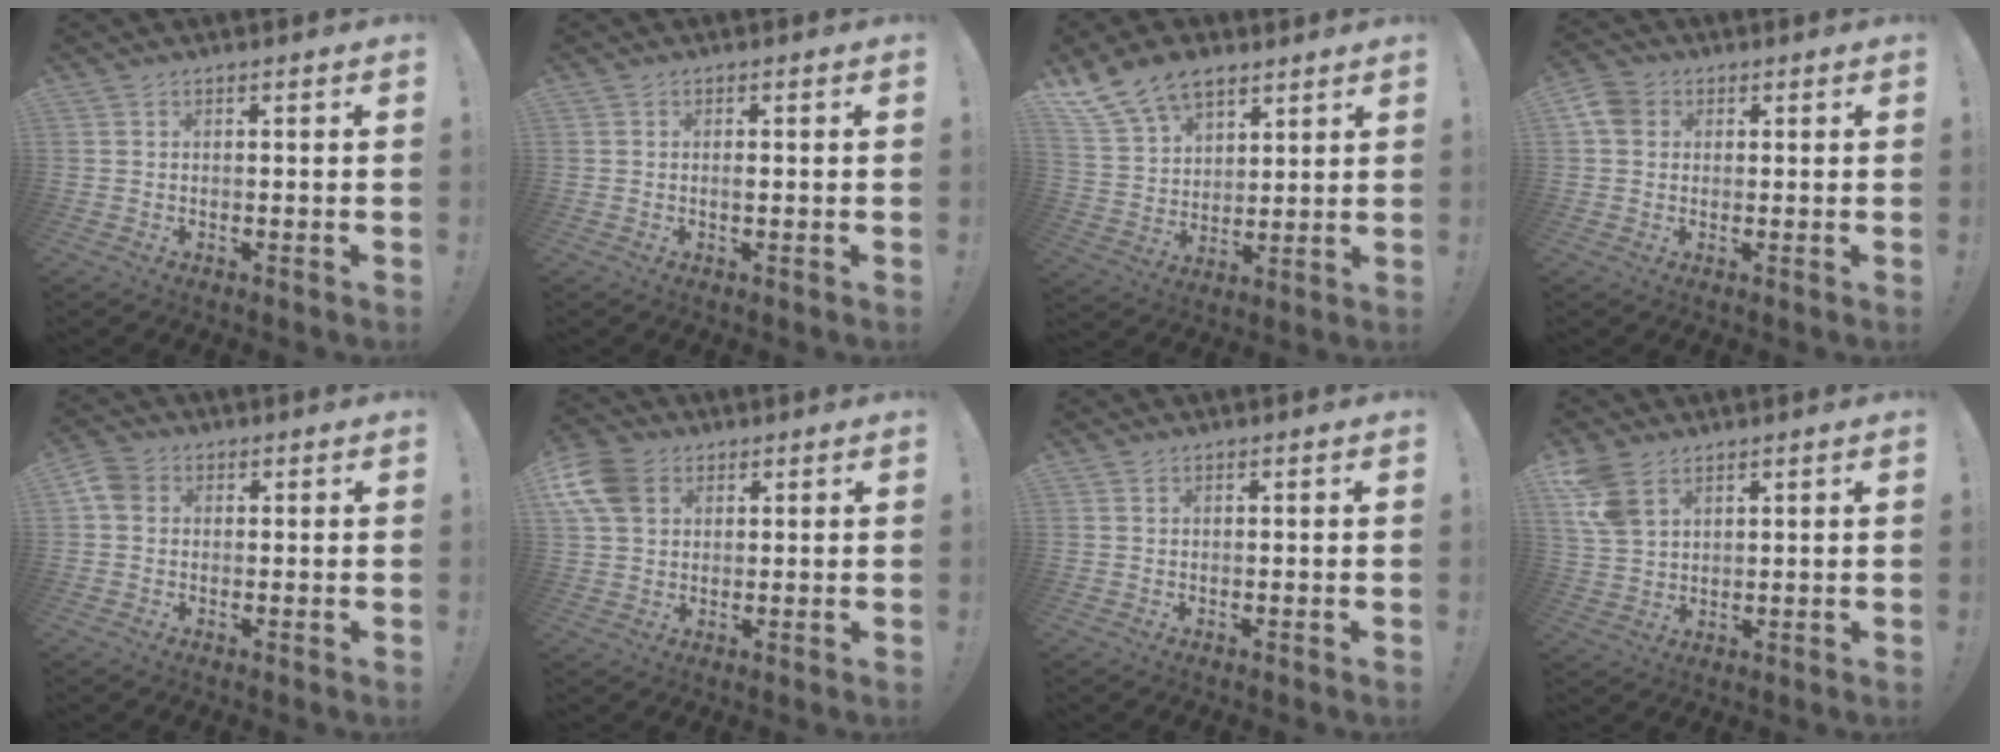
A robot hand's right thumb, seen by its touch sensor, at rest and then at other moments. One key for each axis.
{"total": 0.8, "fx": -0.2, "fy": 0.3, "fz": 0.7, "tx": -0.004, "ty": -0.002, "tz": -0.006}
{"total": 13.1, "fx": 9.2, "fy": 7.6, "fz": 5.3, "tx": -0.107, "ty": -0.052, "tz": 0.180}
{"total": 5.7, "fx": 1.6, "fy": 4.7, "fz": 2.8, "tx": -0.053, "ty": 0.005, "tz": 0.032}
{"total": 5.0, "fx": 0.9, "fy": 4.1, "fz": 2.7, "tx": -0.057, "ty": 0.009, "tz": 0.019}
{"total": 10.5, "fx": 4.0, "fy": 7.9, "fz": 5.6, "tx": -0.108, "ty": -0.009, "tz": 0.082}
{"total": 0.0}
{"total": 8.8, "fx": 4.8, "fy": 5.6, "fz": 4.8, "tx": -0.101, "ty": -0.013, "tz": 0.094}